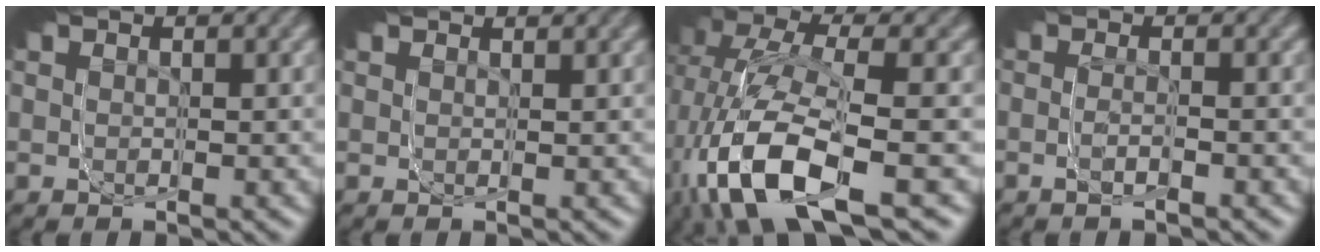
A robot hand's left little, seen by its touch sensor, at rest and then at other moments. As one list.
[{"total": 0.6, "force": [0.6, -0.2, 0.0], "torque": [-0.006, 0.005, 0.008]}, {"total": 6.9, "force": [-4.1, 2.1, 5.1], "torque": [-0.119, -0.010, -0.053]}, {"total": 1.7, "force": [-0.6, -1.5, 0.6], "torque": [0.007, 0.013, -0.014]}]